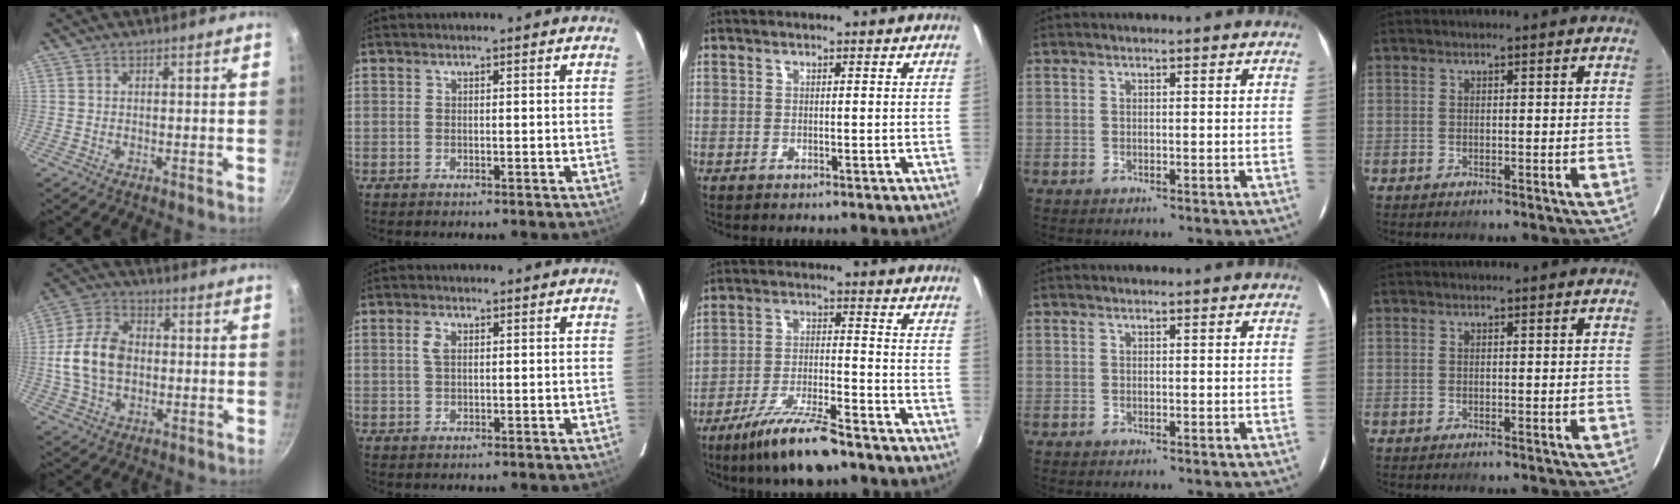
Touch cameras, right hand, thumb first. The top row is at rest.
{"thumb": {"total": 12.1, "force": [-0.4, 8.6, 8.6], "torque": [-0.150, 0.023, -0.015]}, "index": {"total": 2.1, "force": [0.6, 1.3, 1.6], "torque": [-0.033, 0.005, 0.011]}, "middle": {"total": 11.6, "force": [-9.1, 2.0, 6.9], "torque": [-0.147, -0.018, -0.160]}}